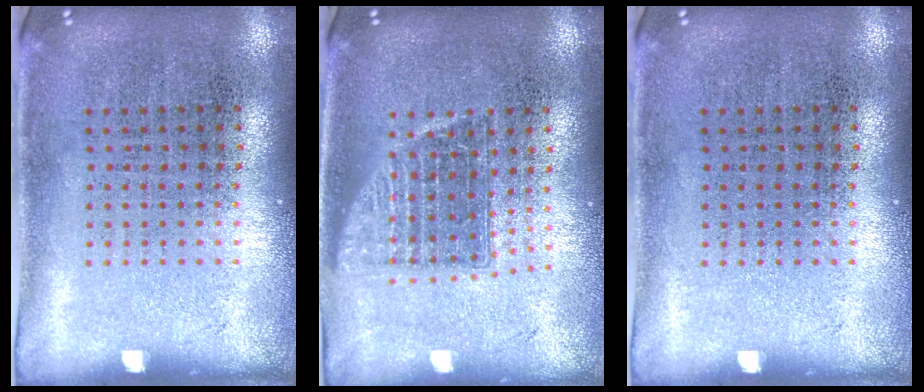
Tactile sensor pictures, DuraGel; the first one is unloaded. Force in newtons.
{"total": 1.4, "press": 1.1, "slide": 0.8}
{"total": 0.0}